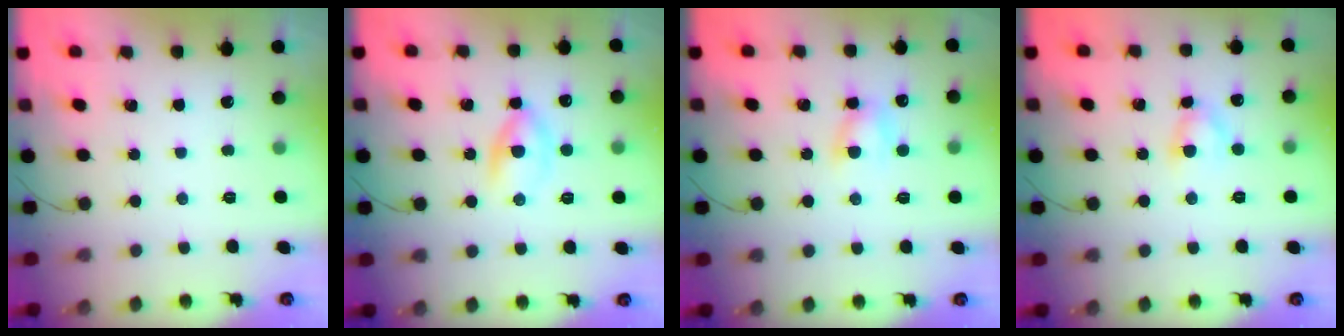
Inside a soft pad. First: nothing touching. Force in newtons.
{"total": 3.9, "press": 3.7, "slide": 1.3}
{"total": 5.6, "press": 5.4, "slide": 1.5}
{"total": 3.3, "press": 3.1, "slide": 1.2}